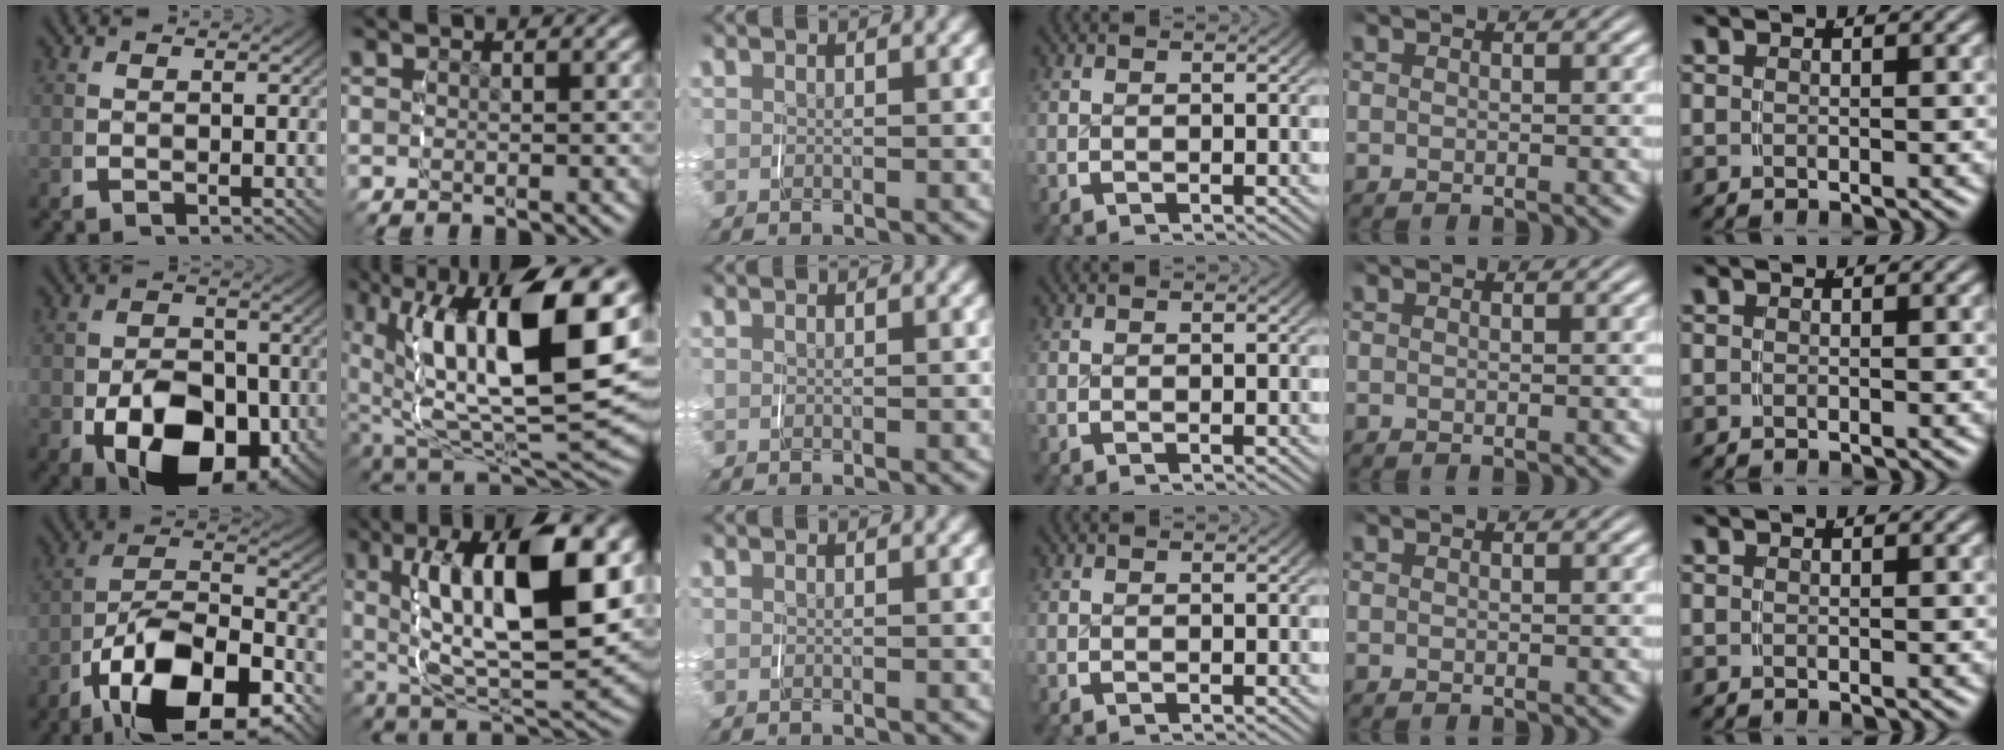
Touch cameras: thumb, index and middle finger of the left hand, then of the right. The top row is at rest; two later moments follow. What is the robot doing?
{"motion": "grasp_and_lifting", "object": "key"}